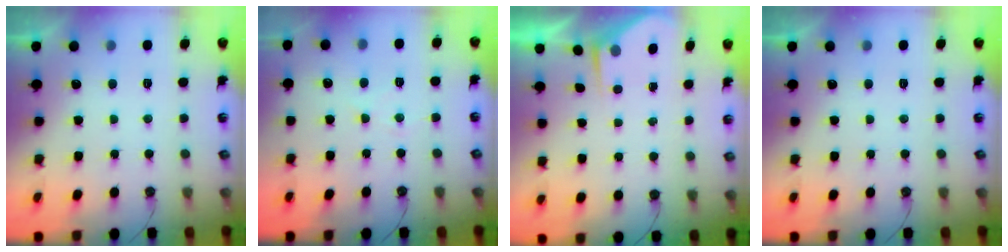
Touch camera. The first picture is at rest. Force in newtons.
{"total": 4.6, "press": 4.6, "slide": 0.6}
{"total": 2.7, "press": 2.7, "slide": 0.3}
{"total": 0.0}